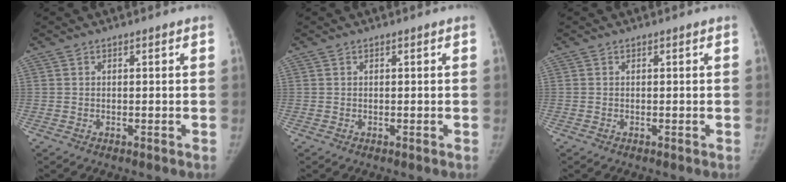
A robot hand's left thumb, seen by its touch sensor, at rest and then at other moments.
{"total": 0.0}
{"total": 0.0}